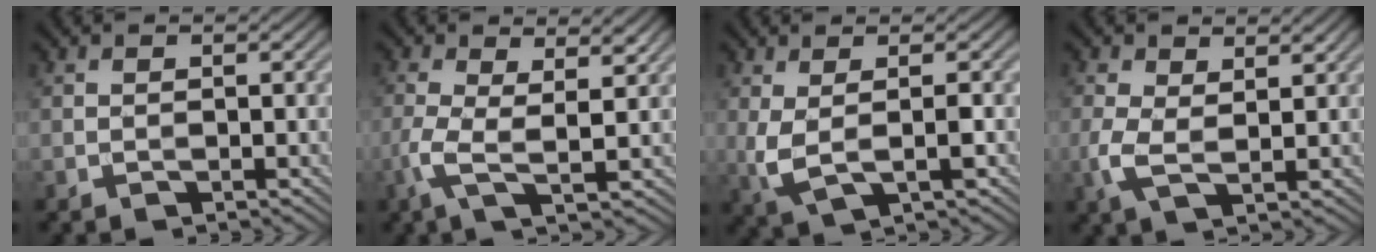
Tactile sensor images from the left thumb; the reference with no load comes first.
{"total": 5.3, "force": [0.1, 1.7, 5.0], "torque": [-0.119, 0.000, -0.003]}
{"total": 4.2, "force": [0.1, 1.3, 4.0], "torque": [-0.093, -0.002, 0.002]}
{"total": 4.6, "force": [1.0, 2.4, 3.8], "torque": [-0.103, 0.000, 0.016]}